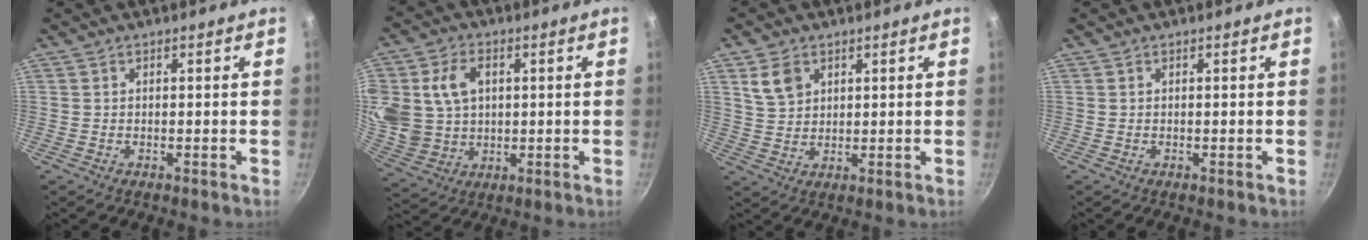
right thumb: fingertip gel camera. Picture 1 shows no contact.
{"total": 16.8, "force": [3.4, 13.1, 9.9], "torque": [-0.208, 0.007, 0.077]}
{"total": 5.6, "force": [2.6, 4.0, 2.9], "torque": [-0.037, -0.004, 0.055]}
{"total": 0.0}